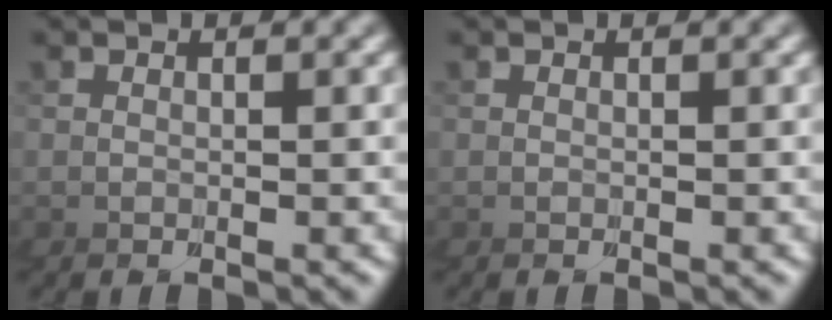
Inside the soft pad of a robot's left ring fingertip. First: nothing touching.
{"total": 0.0}